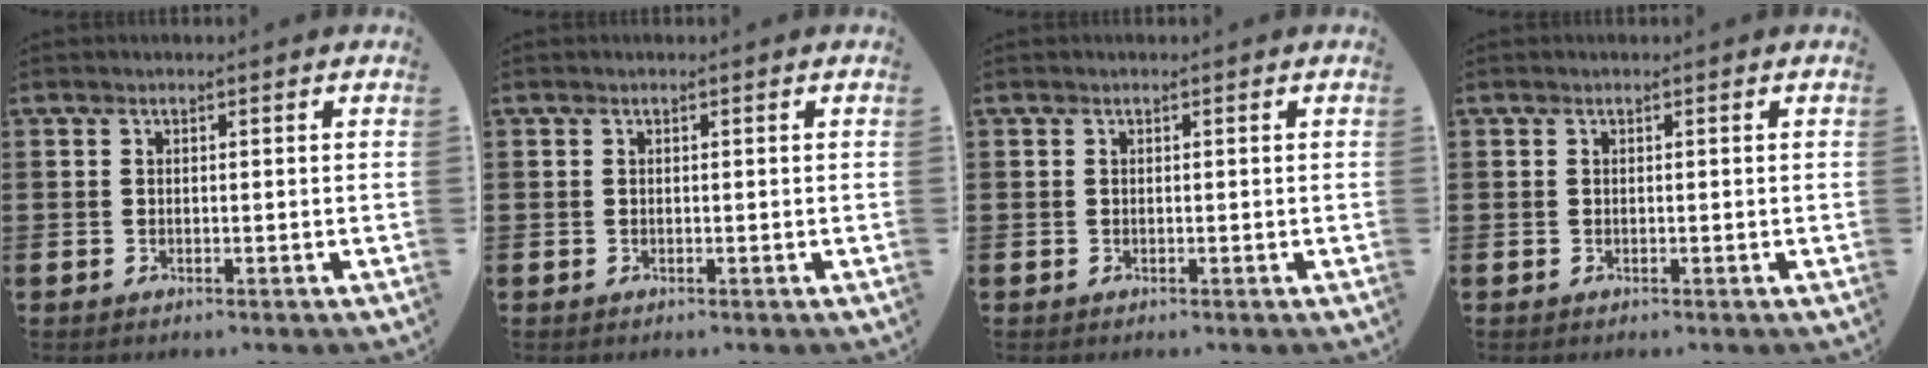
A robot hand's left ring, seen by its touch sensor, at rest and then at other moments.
{"total": 0.0}
{"total": 0.0}
{"total": 0.0}